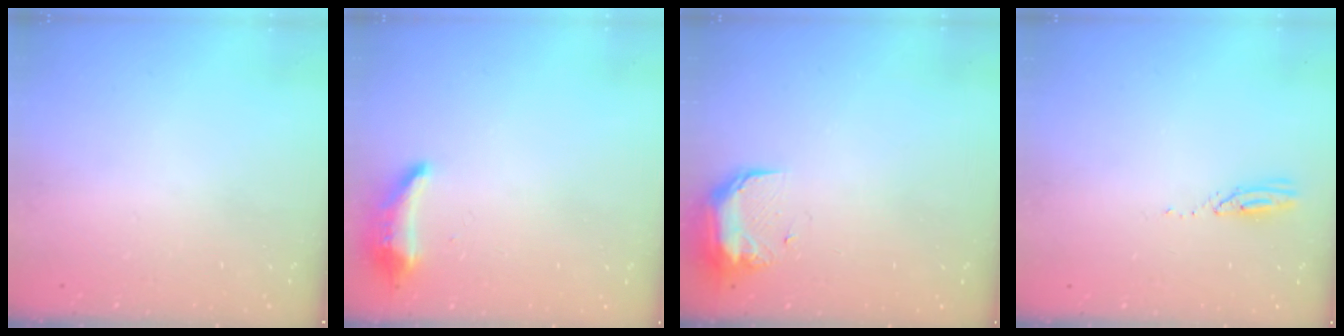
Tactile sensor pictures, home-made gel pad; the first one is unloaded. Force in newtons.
{"total": 10.1, "press": 9.0, "slide": 4.6}
{"total": 11.2, "press": 9.8, "slide": 5.5}
{"total": 3.0, "press": 2.9, "slide": 0.3}